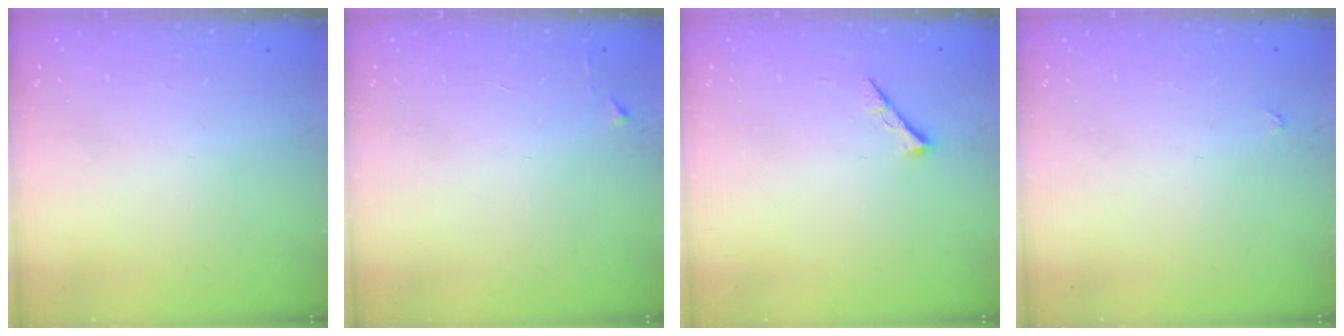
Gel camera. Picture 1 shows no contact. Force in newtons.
{"total": 2.4, "press": 2.4, "slide": 0.3}
{"total": 4.3, "press": 4.3, "slide": 0.5}
{"total": 2.8, "press": 2.8, "slide": 0.4}